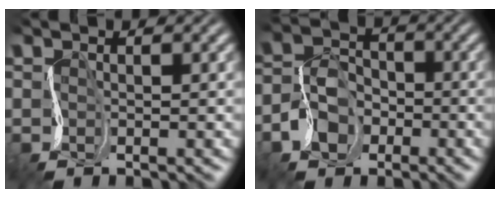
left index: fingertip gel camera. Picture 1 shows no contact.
{"total": 3.2, "force": [-1.8, 2.5, 0.8], "torque": [-0.030, 0.016, -0.046]}